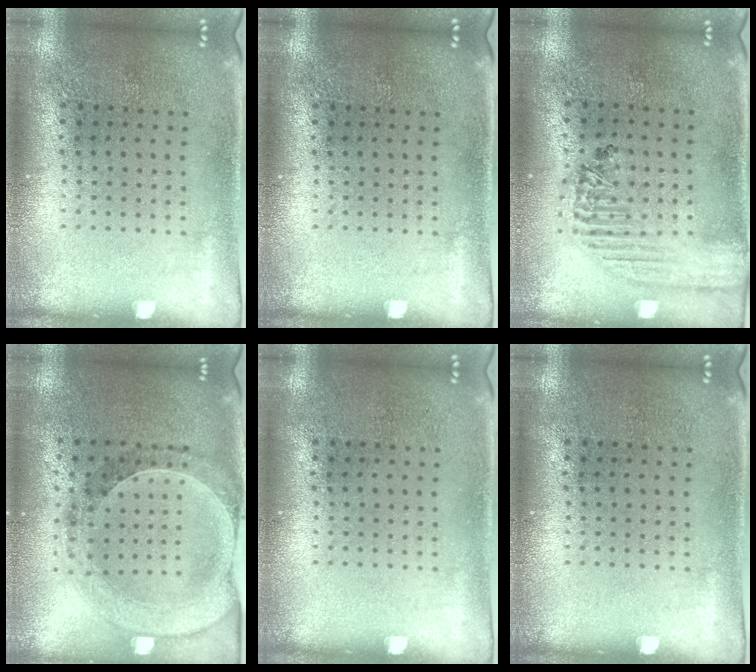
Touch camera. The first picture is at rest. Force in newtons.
{"total": 0.0}
{"total": 1.8, "press": 1.7, "slide": 0.6}
{"total": 0.9, "press": 0.9, "slide": 0.2}
{"total": 0.0}
{"total": 0.0}